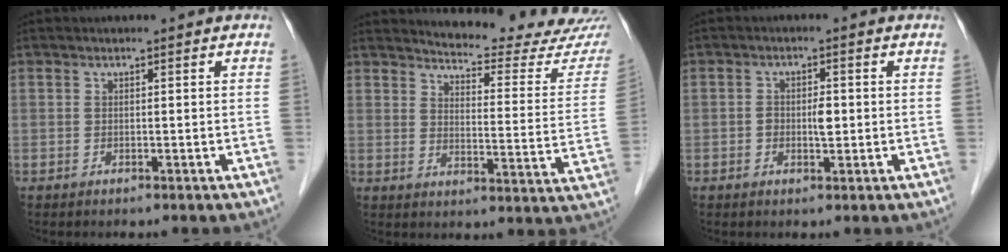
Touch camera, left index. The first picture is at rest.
{"total": 17.7, "force": [17.2, 0.7, 4.2], "torque": [-0.053, -0.105, 0.191]}
{"total": 2.6, "force": [-0.2, 1.2, 2.3], "torque": [-0.039, 0.003, -0.003]}